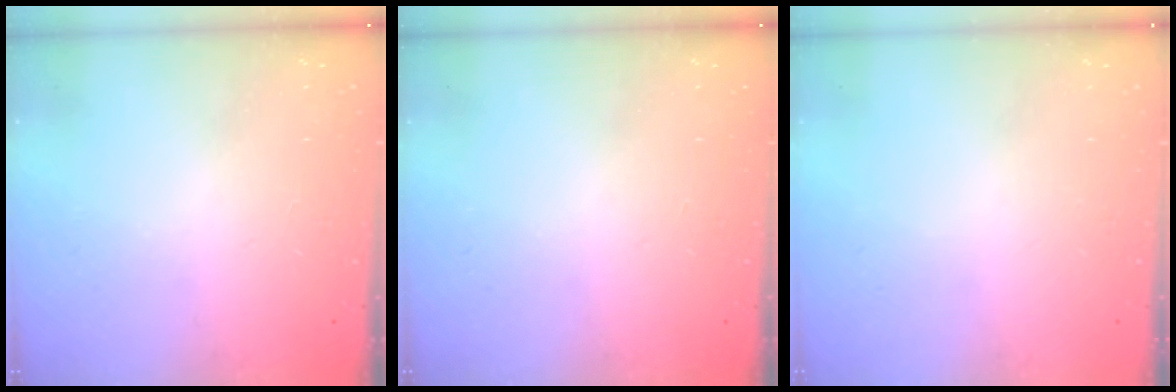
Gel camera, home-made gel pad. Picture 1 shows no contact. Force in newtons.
{"total": 0.0}
{"total": 0.0}